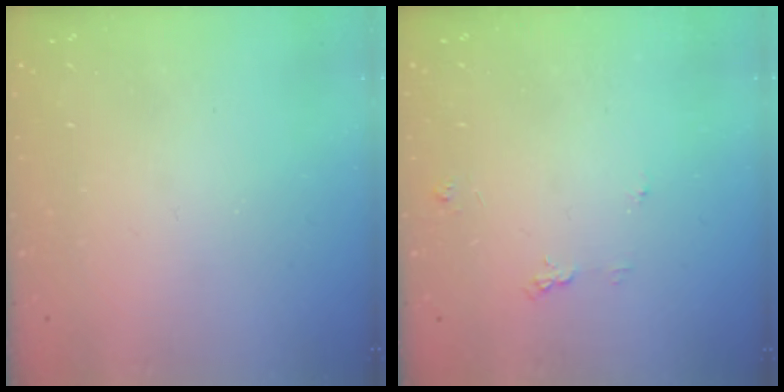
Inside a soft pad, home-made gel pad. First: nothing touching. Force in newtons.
{"total": 4.3, "press": 4.3, "slide": 0.4}